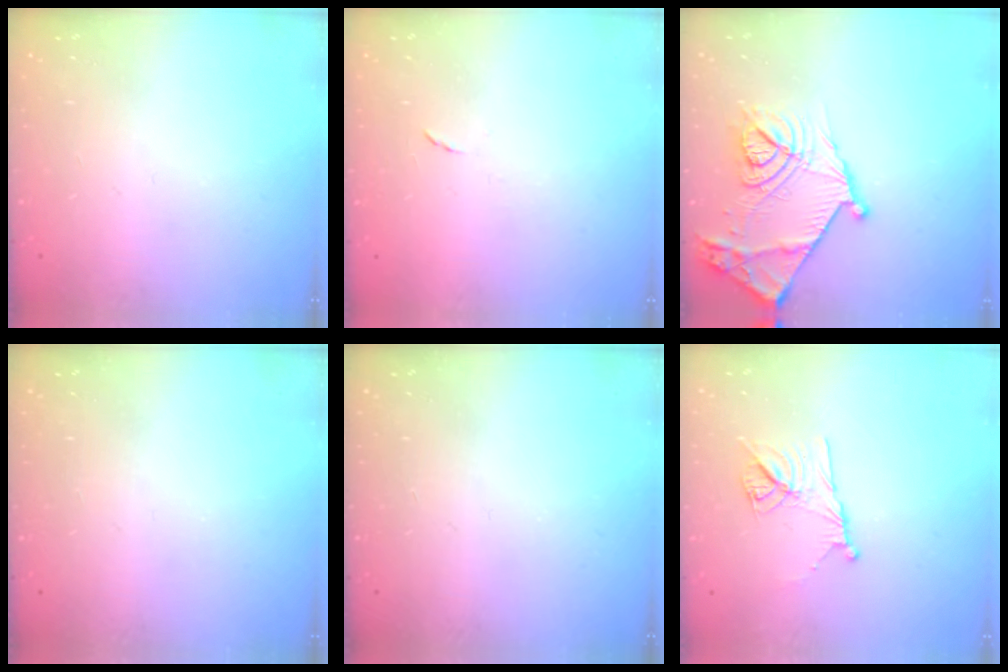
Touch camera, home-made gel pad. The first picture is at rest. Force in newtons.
{"total": 4.2, "press": 4.2, "slide": 0.5}
{"total": 19.0, "press": 19.0, "slide": 0.7}
{"total": 0.0}
{"total": 0.0}
{"total": 9.9, "press": 9.8, "slide": 1.2}